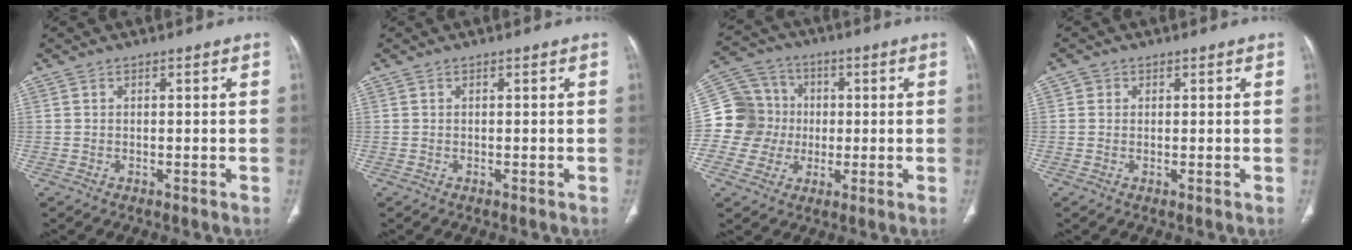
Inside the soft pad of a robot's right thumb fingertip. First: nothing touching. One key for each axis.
{"total": 0.0}
{"total": 11.5, "fx": -0.4, "fy": 11.2, "fz": 2.5, "tx": -0.013, "ty": 0.028, "tz": -0.009}
{"total": 1.2, "fx": 0.3, "fy": 1.2, "fz": 0.2, "tx": 0.004, "ty": 0.001, "tz": 0.002}